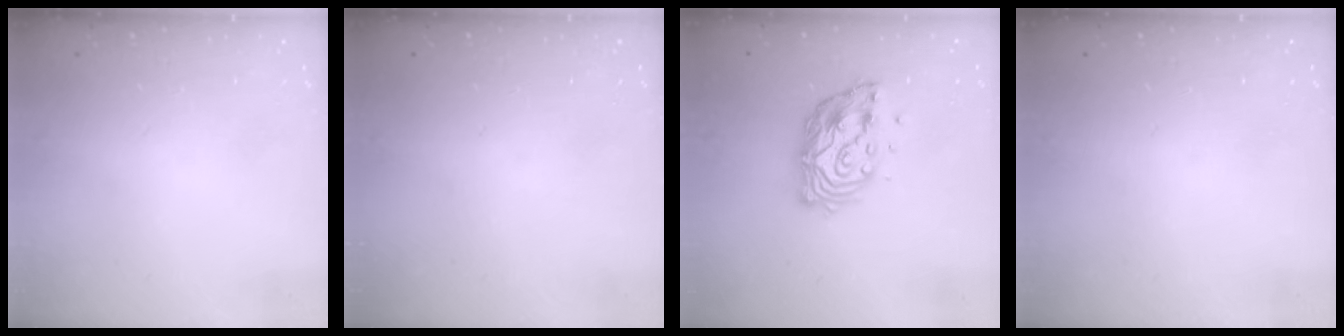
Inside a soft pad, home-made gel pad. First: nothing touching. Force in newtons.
{"total": 0.0}
{"total": 12.1, "press": 12.0, "slide": 0.9}
{"total": 0.0}